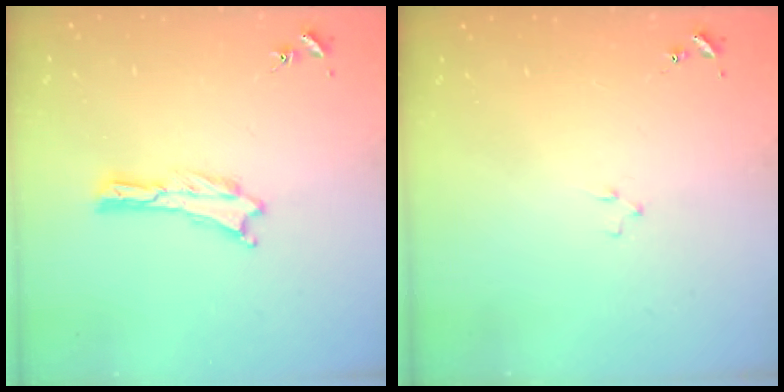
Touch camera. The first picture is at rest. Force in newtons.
{"total": 0.7, "press": 0.7, "slide": 0.2}